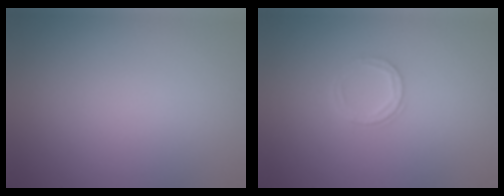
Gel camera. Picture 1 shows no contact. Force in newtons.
{"total": 1.6, "press": 1.6, "slide": 0.2}